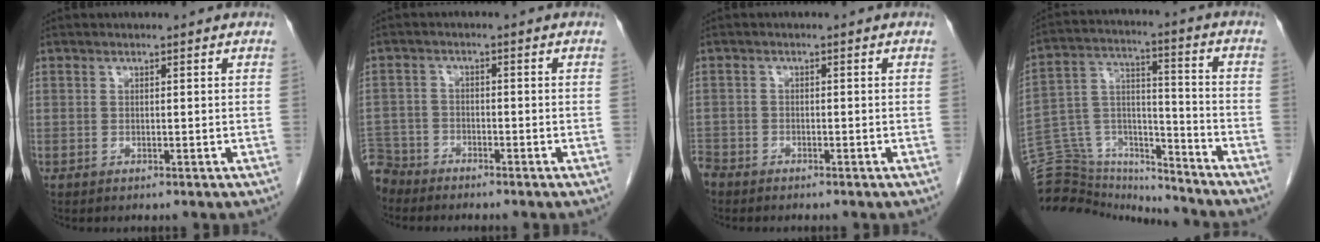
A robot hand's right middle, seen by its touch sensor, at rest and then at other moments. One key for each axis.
{"total": 5.2, "fx": -4.9, "fy": 1.8, "fz": -0.5, "tx": 0.015, "ty": -0.005, "tz": -0.100}
{"total": 3.0, "fx": -2.7, "fy": 1.3, "fz": 0.3, "tx": -0.011, "ty": -0.002, "tz": -0.054}
{"total": 18.5, "fx": -17.8, "fy": 4.3, "fz": 2.9, "tx": -0.070, "ty": 0.061, "tz": -0.285}